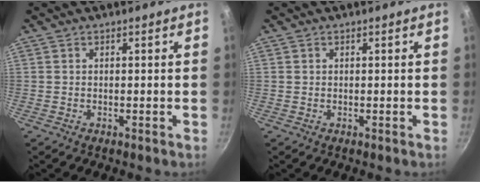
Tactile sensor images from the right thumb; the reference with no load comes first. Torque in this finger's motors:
{"motor_torque": [-0.10, -0.37, -0.24, 0.32, 0.08]}